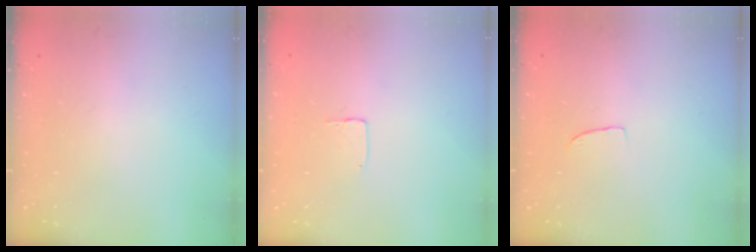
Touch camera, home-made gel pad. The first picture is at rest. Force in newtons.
{"total": 3.5, "press": 3.5, "slide": 0.2}
{"total": 2.6, "press": 2.6, "slide": 0.2}